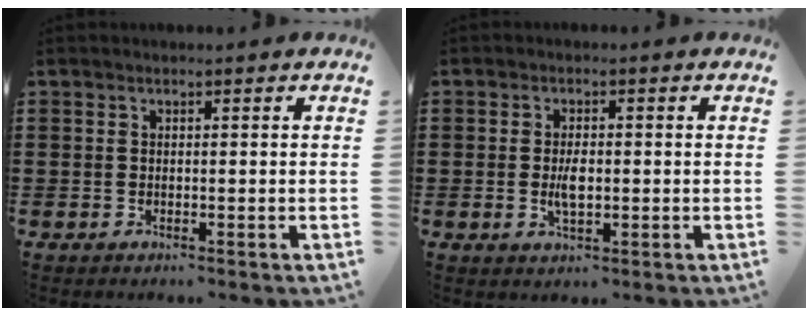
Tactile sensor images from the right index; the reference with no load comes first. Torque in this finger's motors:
{"motor_torque": [1.11, 1.03, 0.51, 0.11]}